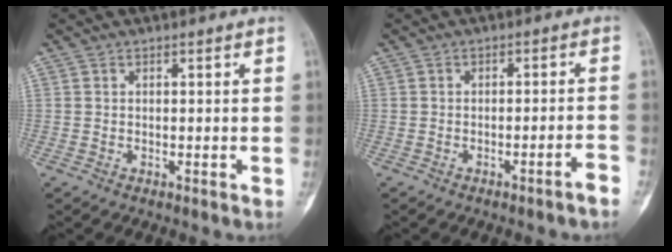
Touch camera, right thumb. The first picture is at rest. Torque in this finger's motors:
{"motor_torque": [-0.07, 0.07, -0.01, -0.16, 0.04]}